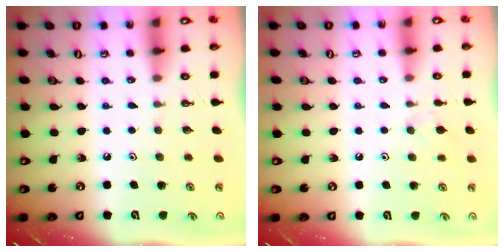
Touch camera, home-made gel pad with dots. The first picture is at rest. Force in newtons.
{"total": 3.2, "press": 3.2, "slide": 0.7}